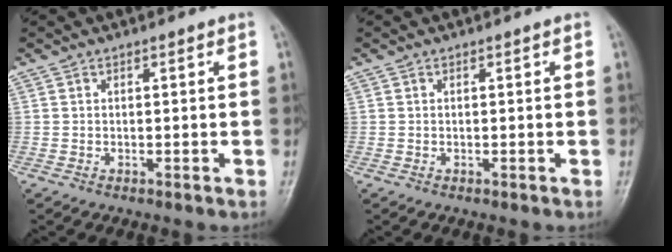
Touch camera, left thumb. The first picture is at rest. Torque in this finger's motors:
{"motor_torque": [0.01, 0.01, 0.00, 0.00, 0.00]}